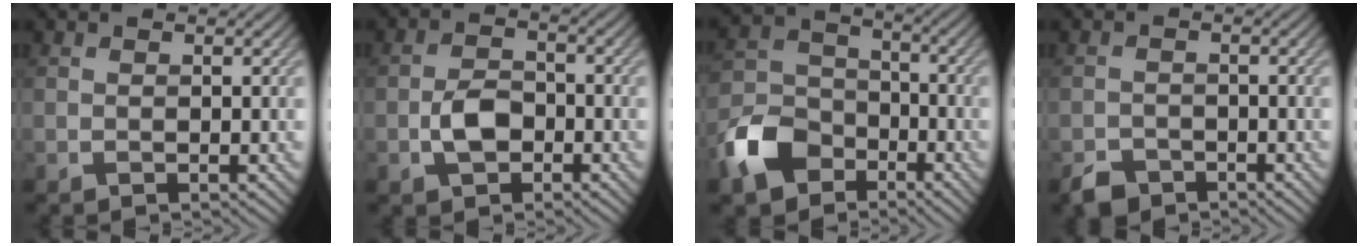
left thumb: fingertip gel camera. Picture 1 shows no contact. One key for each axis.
{"total": 4.2, "fx": -1.7, "fy": 2.8, "fz": 2.7, "tx": -0.058, "ty": 0.003, "tz": -0.037}
{"total": 9.8, "fx": -5.6, "fy": 6.6, "fz": 4.6, "tx": -0.120, "ty": -0.012, "tz": -0.129}
{"total": 2.9, "fx": -2.3, "fy": 1.6, "fz": 0.8, "tx": -0.016, "ty": -0.005, "tz": -0.049}